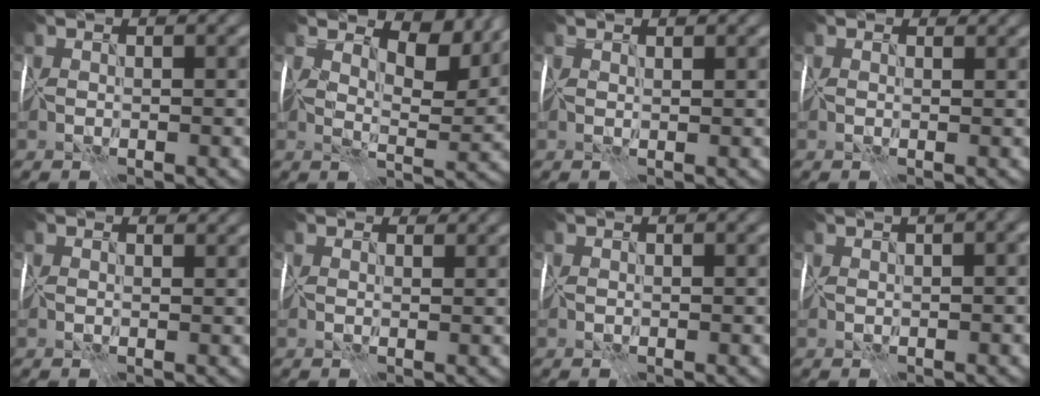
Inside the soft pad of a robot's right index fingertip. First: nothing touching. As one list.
[{"total": 7.5, "force": [5.1, 3.2, 4.5], "torque": [-0.066, 0.000, 0.077]}, {"total": 1.0, "force": [0.8, 0.2, 0.6], "torque": [-0.010, 0.003, 0.013]}, {"total": 1.4, "force": [1.1, 0.8, 0.5], "torque": [-0.004, 0.000, 0.007]}, {"total": 1.4, "force": [1.1, 0.7, 0.5], "torque": [-0.005, -0.001, 0.010]}, {"total": 1.9, "force": [1.6, 0.8, 0.6], "torque": [-0.011, 0.001, 0.016]}, {"total": 0.0}, {"total": 5.5, "force": [2.3, 2.2, 4.5], "torque": [-0.046, 0.037, 0.023]}]